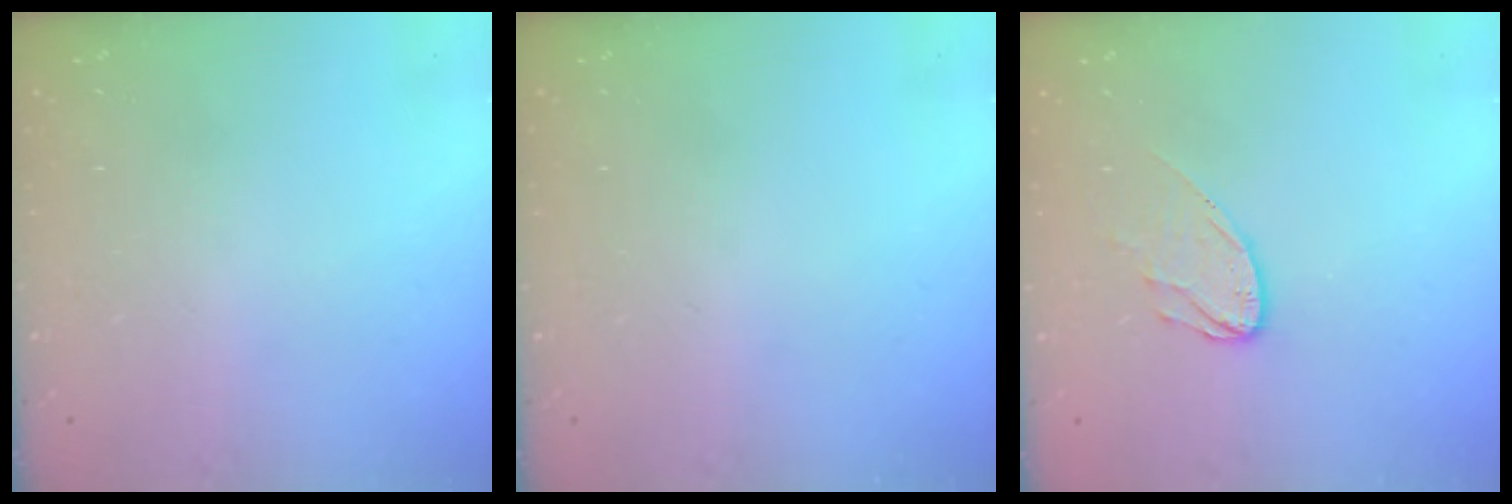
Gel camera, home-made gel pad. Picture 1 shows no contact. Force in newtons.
{"total": 0.0}
{"total": 7.6, "press": 7.6, "slide": 0.2}